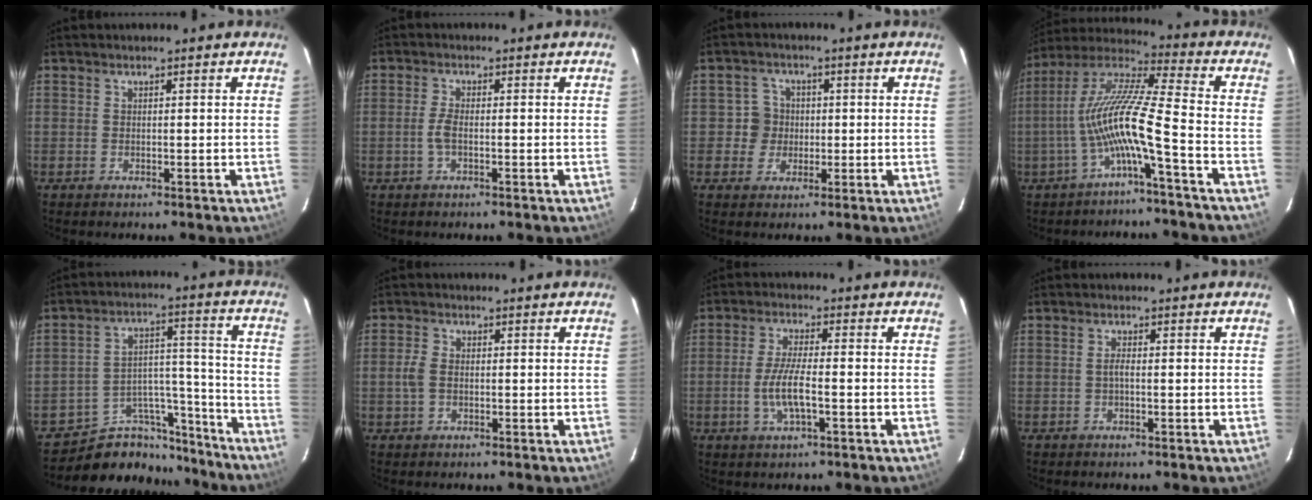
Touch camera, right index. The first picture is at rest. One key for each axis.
{"total": 2.6, "fx": -0.8, "fy": 0.9, "fz": 2.4, "tx": -0.054, "ty": 0.000, "tz": -0.015}
{"total": 4.4, "fx": -0.1, "fy": 4.3, "fz": 0.3, "tx": 0.004, "ty": 0.012, "tz": -0.005}
{"total": 12.4, "fx": -4.4, "fy": -0.4, "fz": 11.6, "tx": -0.228, "ty": 0.010, "tz": -0.089}
{"total": 15.3, "fx": -13.5, "fy": 7.0, "fz": 1.3, "tx": -0.018, "ty": 0.076, "tz": -0.200}
{"total": 3.1, "fx": -0.5, "fy": 2.2, "fz": 2.2, "tx": -0.053, "ty": 0.003, "tz": -0.007}
{"total": 6.6, "fx": -1.8, "fy": 1.5, "fz": 6.2, "tx": -0.127, "ty": -0.004, "tz": -0.036}
{"total": 1.2, "fx": -0.2, "fy": 0.3, "fz": 1.1, "tx": -0.023, "ty": 0.003, "tz": -0.006}